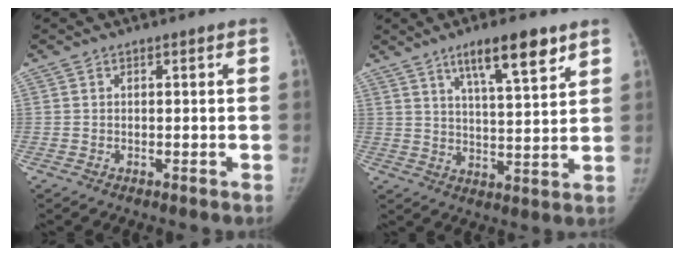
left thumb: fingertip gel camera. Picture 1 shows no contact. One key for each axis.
{"total": 11.1, "fx": 6.9, "fy": 2.5, "fz": 8.3, "tx": -0.121, "ty": -0.034, "tz": 0.114}